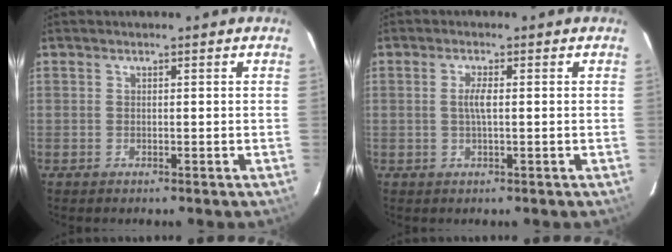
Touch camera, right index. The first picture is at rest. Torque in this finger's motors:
{"motor_torque": [0.32, 0.06, 0.19, 0.06]}